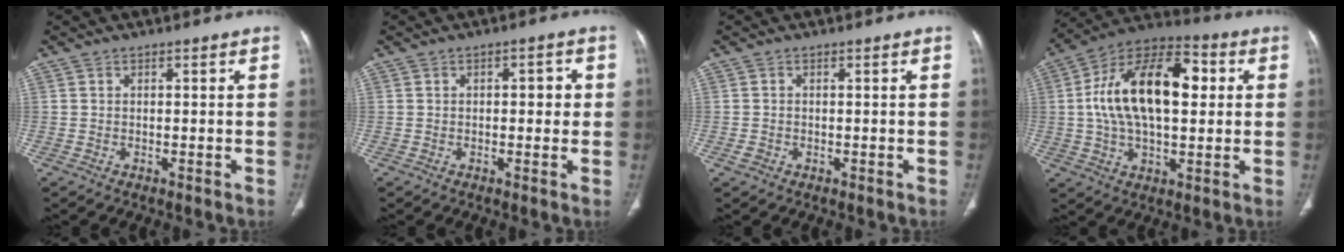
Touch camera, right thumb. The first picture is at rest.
{"total": 3.3, "force": [0.3, 1.8, 2.8], "torque": [-0.019, 0.003, -0.001]}
{"total": 1.3, "force": [-0.5, 1.0, 0.5], "torque": [-0.010, 0.006, -0.009]}
{"total": 21.4, "force": [2.9, 11.4, 17.8], "torque": [-0.295, 0.026, 0.041]}